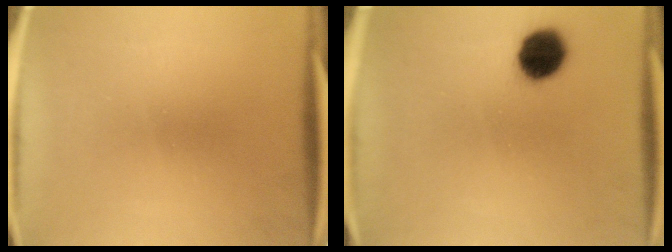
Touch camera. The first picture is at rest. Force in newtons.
{"total": 8.6}